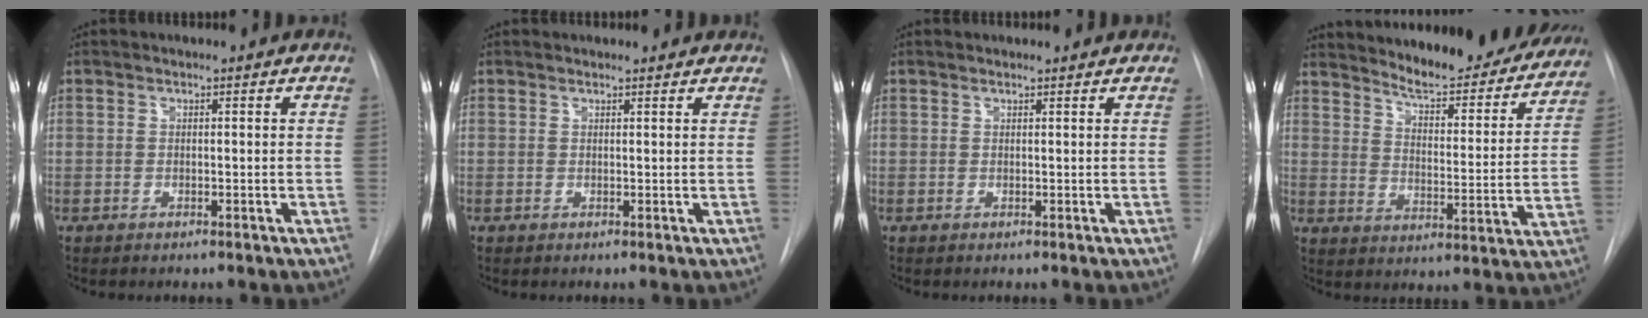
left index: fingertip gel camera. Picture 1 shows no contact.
{"total": 2.2, "force": [2.1, 0.5, 0.2], "torque": [-0.008, 0.005, 0.016]}
{"total": 1.4, "force": [1.4, 0.3, 0.1], "torque": [-0.010, 0.004, 0.011]}
{"total": 20.3, "force": [18.7, 3.6, 7.1], "torque": [-0.092, -0.053, 0.237]}